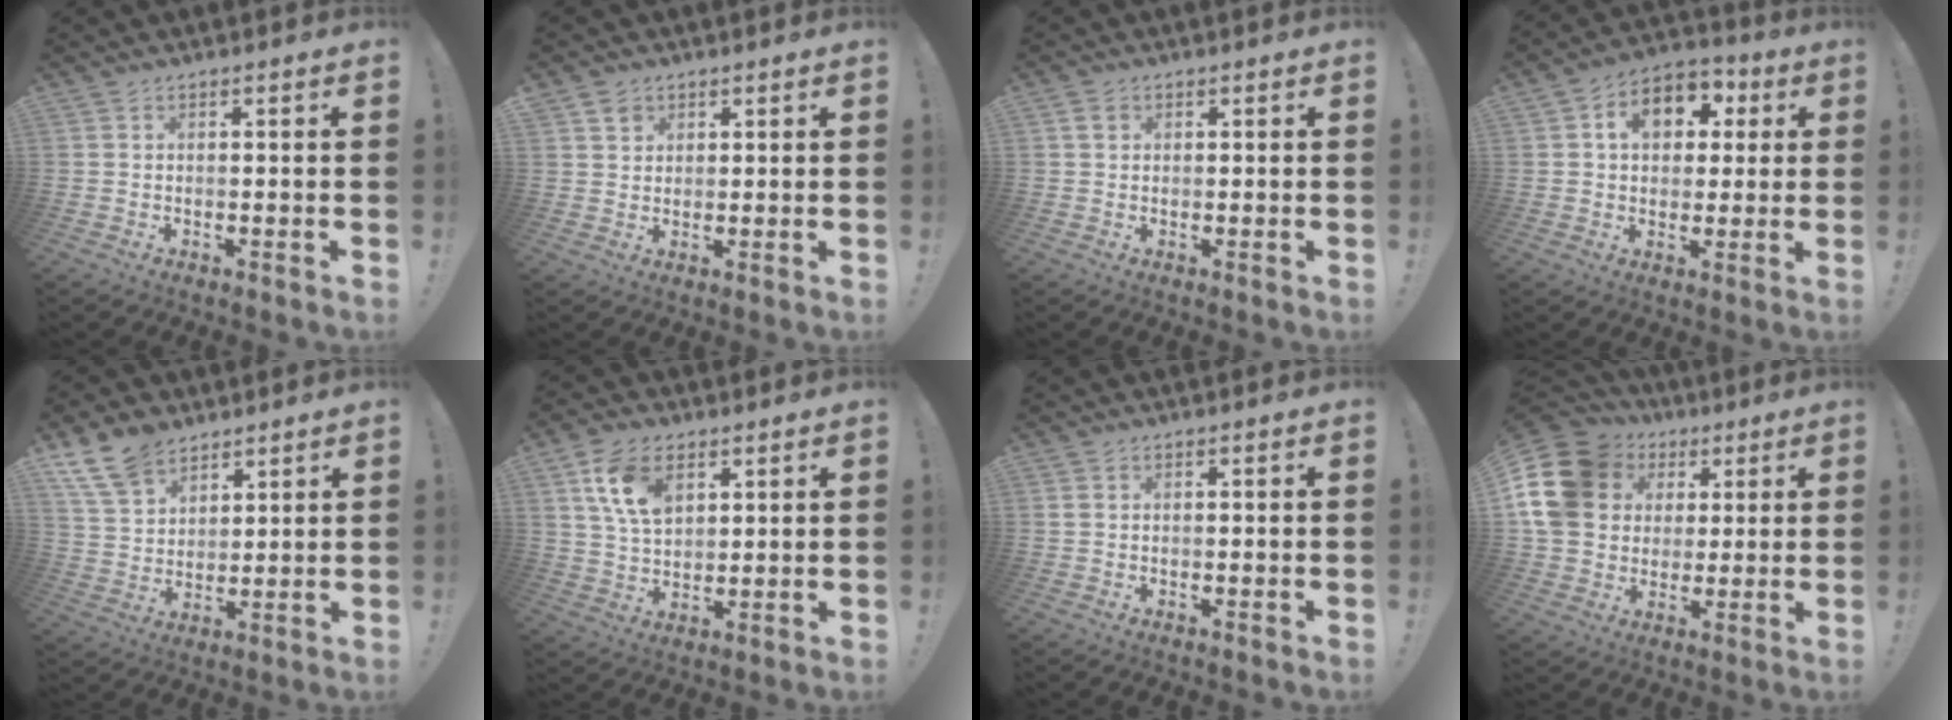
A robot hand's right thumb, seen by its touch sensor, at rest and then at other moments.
{"total": 3.2, "force": [2.0, 2.4, 0.5], "torque": [0.001, -0.008, 0.036]}
{"total": 2.1, "force": [0.9, 1.6, 1.0], "torque": [-0.009, -0.002, 0.015]}
{"total": 11.4, "force": [3.2, 8.7, 6.6], "torque": [-0.097, 0.002, 0.060]}
{"total": 12.3, "force": [8.7, 7.4, 4.5], "torque": [-0.090, -0.046, 0.171]}
{"total": 11.6, "force": [5.5, 7.2, 7.3], "torque": [-0.132, -0.009, 0.104]}
{"total": 0.8, "force": [0.2, 0.6, 0.5], "torque": [-0.014, 0.004, 0.005]}
{"total": 18.6, "force": [5.3, 15.0, 9.6], "torque": [-0.172, -0.011, 0.114]}